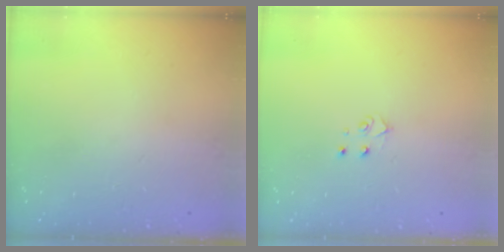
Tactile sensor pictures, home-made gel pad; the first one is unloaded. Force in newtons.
{"total": 3.9, "press": 3.9, "slide": 0.3}